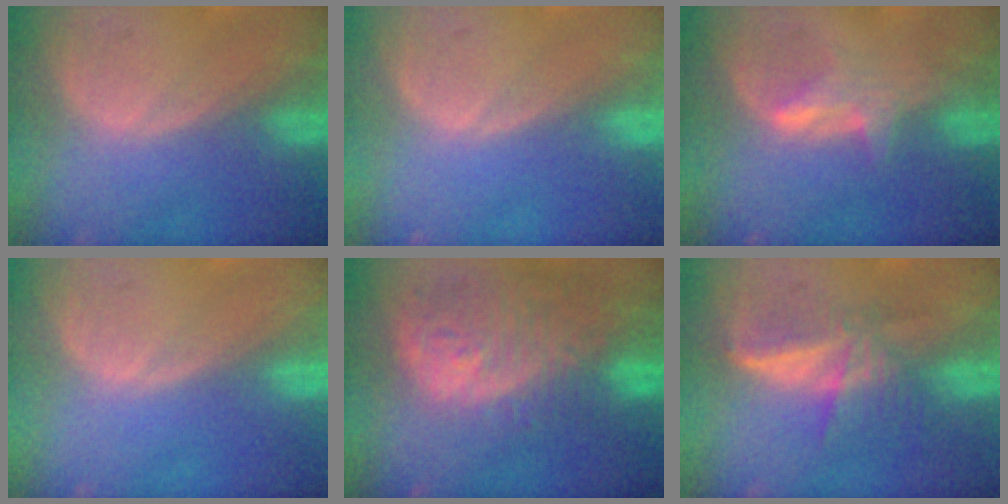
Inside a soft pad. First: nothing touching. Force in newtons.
{"total": 0.0}
{"total": 3.3, "press": 3.3, "slide": 0.4}
{"total": 0.0}
{"total": 11.9, "press": 10.7, "slide": 5.4}
{"total": 5.9, "press": 5.5, "slide": 2.3}